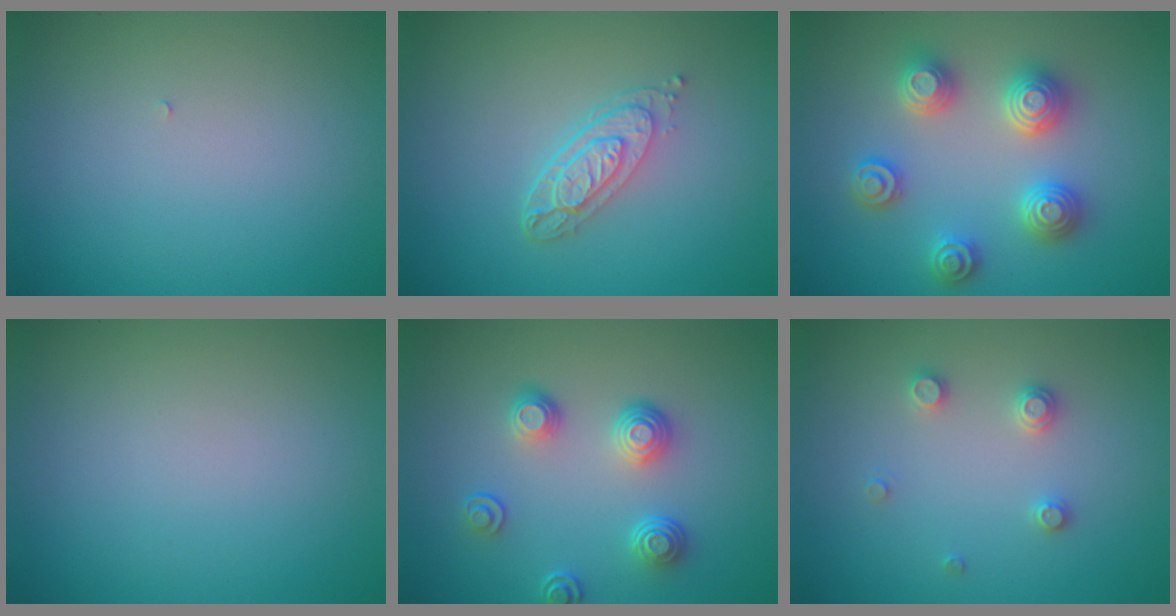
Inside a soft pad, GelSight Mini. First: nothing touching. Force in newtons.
{"total": 3.6, "press": 2.8, "slide": 2.3}
{"total": 4.7, "press": 4.7, "slide": 0.6}
{"total": 0.0}
{"total": 3.5, "press": 2.8, "slide": 2.2}
{"total": 1.8, "press": 1.7, "slide": 0.3}